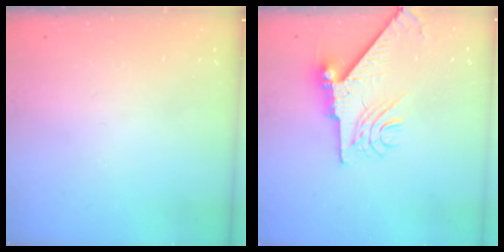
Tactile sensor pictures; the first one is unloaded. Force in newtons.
{"total": 11.4, "press": 11.3, "slide": 1.5}